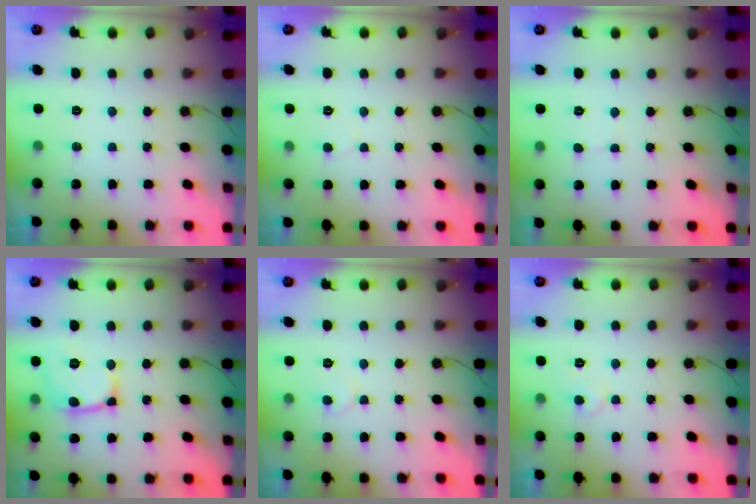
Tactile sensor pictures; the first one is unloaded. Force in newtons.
{"total": 2.9, "press": 2.9, "slide": 0.3}
{"total": 3.5, "press": 3.5, "slide": 0.4}
{"total": 8.7, "press": 8.6, "slide": 1.1}
{"total": 5.0, "press": 4.9, "slide": 0.5}
{"total": 3.6, "press": 3.6, "slide": 0.5}